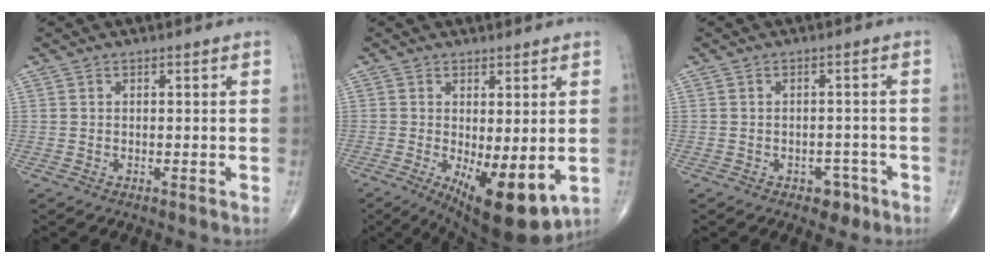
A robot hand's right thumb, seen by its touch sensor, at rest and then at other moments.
{"total": 11.8, "force": [-2.7, 4.4, 10.6], "torque": [-0.153, -0.024, -0.024]}
{"total": 3.2, "force": [-1.9, 2.2, 1.5], "torque": [-0.004, 0.013, -0.020]}